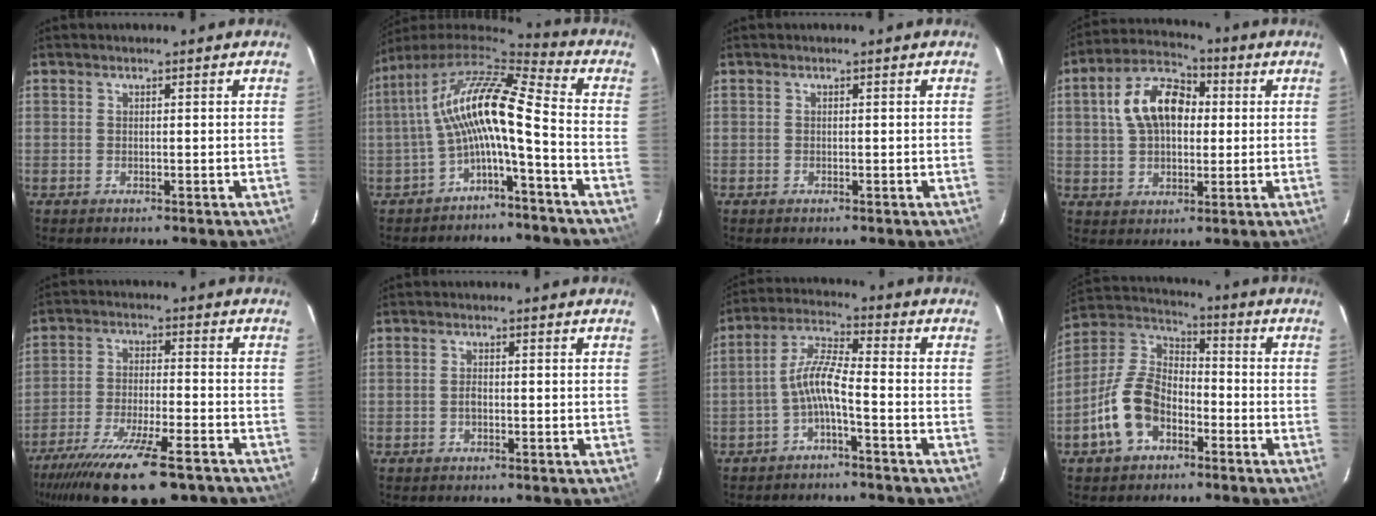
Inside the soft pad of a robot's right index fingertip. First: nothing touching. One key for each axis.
{"total": 12.3, "fx": -1.7, "fy": 1.7, "fz": 12.1, "tx": -0.232, "ty": 0.020, "tz": -0.035}
{"total": 0.0}
{"total": 12.1, "fx": 2.0, "fy": 7.7, "fz": 9.1, "tx": -0.173, "ty": 0.034, "tz": 0.030}
{"total": 19.2, "fx": -14.4, "fy": 4.5, "fz": 11.9, "tx": -0.235, "ty": -0.045, "tz": -0.232}
{"total": 0.9, "fx": -0.2, "fy": 0.4, "fz": 0.7, "tx": -0.015, "ty": 0.002, "tz": -0.004}
{"total": 6.0, "fx": -2.7, "fy": 0.7, "fz": 5.3, "tx": -0.126, "ty": 0.018, "tz": -0.052}
{"total": 12.3, "fx": -5.8, "fy": 7.8, "fz": 7.5, "tx": -0.161, "ty": 0.021, "tz": -0.109}